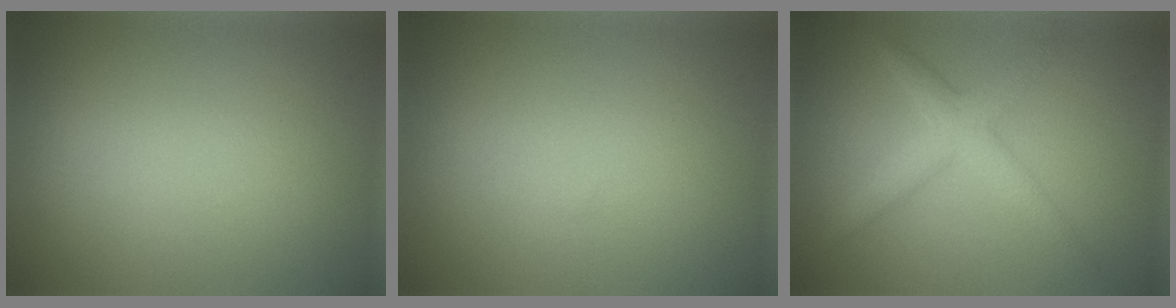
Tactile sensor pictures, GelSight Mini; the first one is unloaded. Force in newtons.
{"total": 0.0}
{"total": 3.5, "press": 3.5, "slide": 0.1}